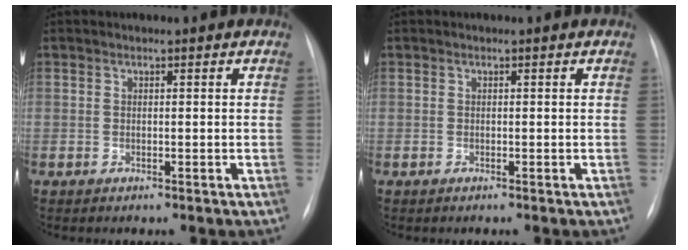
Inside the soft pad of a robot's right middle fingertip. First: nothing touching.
{"total": 0.0}